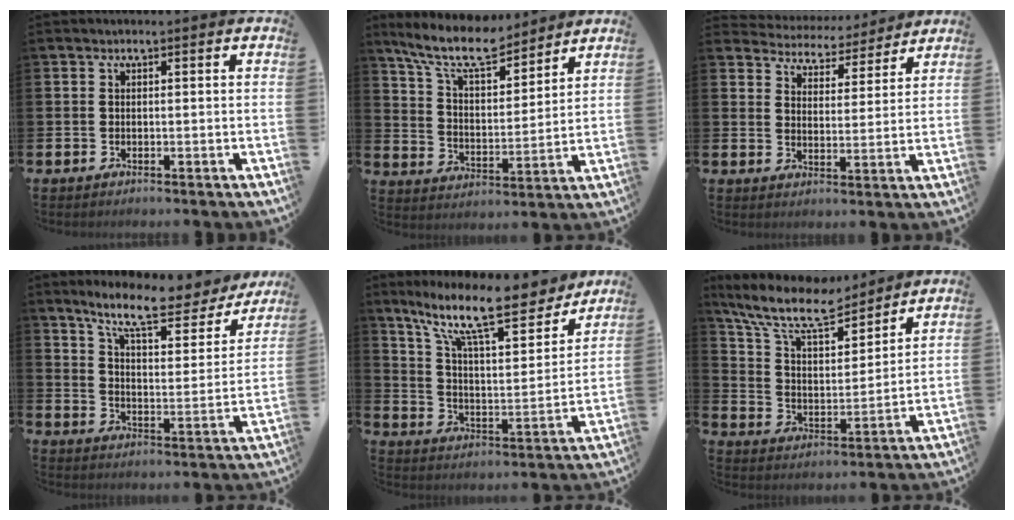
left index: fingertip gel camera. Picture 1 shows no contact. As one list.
[{"total": 9.9, "force": [8.6, 2.5, 4.1], "torque": [-0.111, -0.044, 0.154]}, {"total": 4.8, "force": [4.6, 1.2, -0.3], "torque": [-0.018, -0.041, 0.078]}, {"total": 10.1, "force": [8.8, 2.1, 4.6], "torque": [-0.114, -0.053, 0.148]}, {"total": 14.8, "force": [11.5, 3.7, 8.5], "torque": [-0.175, -0.061, 0.196]}, {"total": 11.5, "force": [10.0, 2.9, 4.9], "torque": [-0.135, -0.054, 0.176]}]